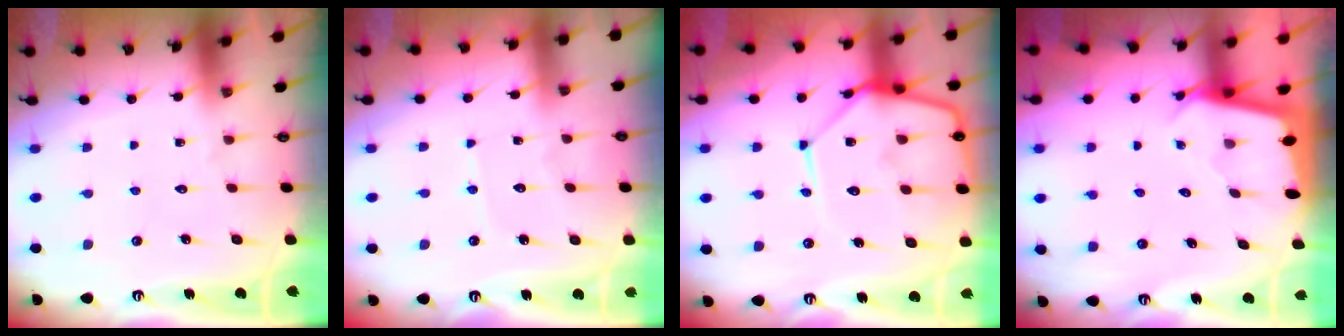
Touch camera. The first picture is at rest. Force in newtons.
{"total": 3.6, "press": 3.5, "slide": 0.4}
{"total": 14.7, "press": 14.6, "slide": 1.2}
{"total": 2.4, "press": 2.4, "slide": 0.1}